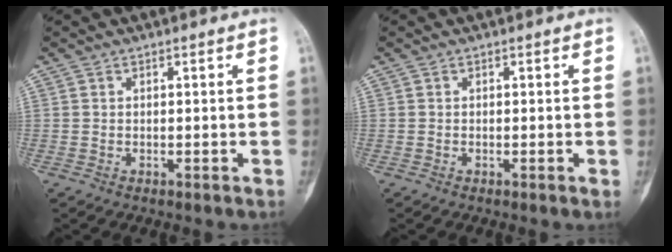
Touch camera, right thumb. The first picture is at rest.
{"total": 0.5, "force": [-0.2, 0.0, 0.5], "torque": [-0.008, 0.000, -0.002]}